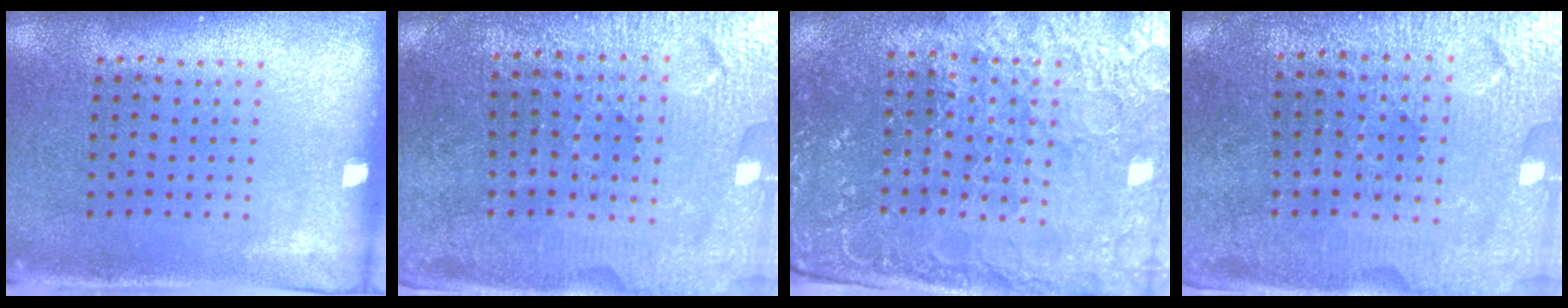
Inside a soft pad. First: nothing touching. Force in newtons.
{"total": 3.3, "press": 3.3, "slide": 0.2}
{"total": 3.4, "press": 3.4, "slide": 0.3}
{"total": 3.3, "press": 3.3, "slide": 0.2}